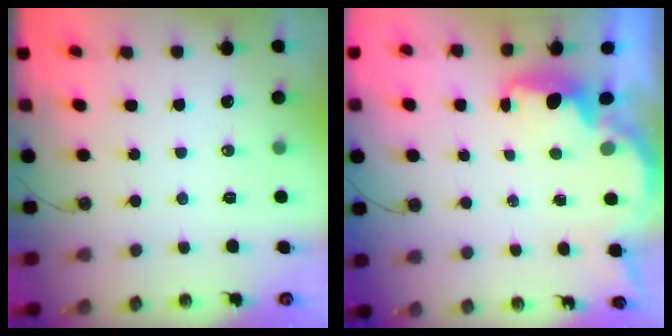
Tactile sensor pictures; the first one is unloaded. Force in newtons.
{"total": 2.3, "press": 2.2, "slide": 0.7}